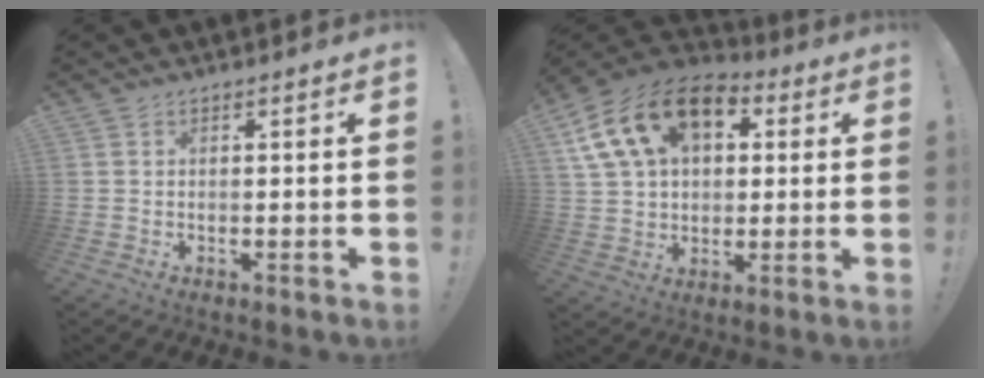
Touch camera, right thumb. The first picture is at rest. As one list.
[{"total": 19.5, "force": [7.7, 13.0, 12.2], "torque": [-0.203, -0.017, 0.142]}]